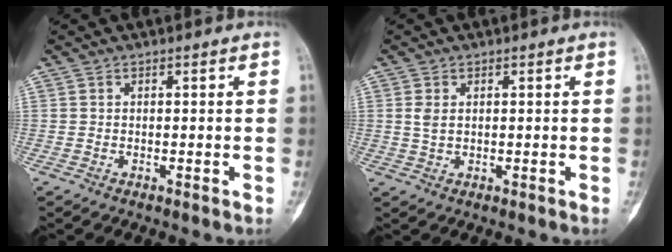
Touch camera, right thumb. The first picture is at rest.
{"total": 2.3, "force": [0.5, 1.5, 1.6], "torque": [-0.033, 0.000, 0.015]}